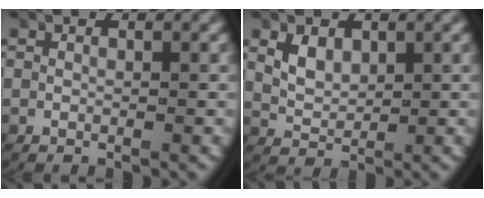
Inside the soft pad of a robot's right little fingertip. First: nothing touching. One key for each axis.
{"total": 2.3, "fx": 0.6, "fy": 1.7, "fz": 1.4, "tx": -0.035, "ty": -0.006, "tz": 0.017}